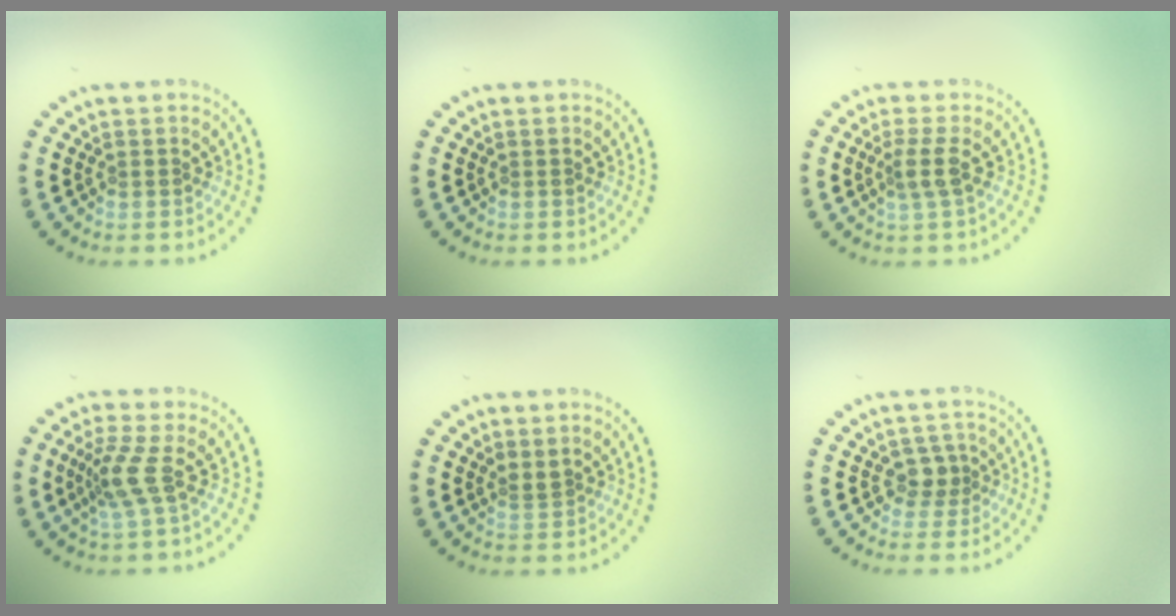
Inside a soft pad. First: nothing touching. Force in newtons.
{"total": 0.0}
{"total": 1.9, "press": 1.5, "slide": 1.1}
{"total": 2.7, "press": 1.9, "slide": 1.9}
{"total": 0.8, "press": 0.6, "slide": 0.6}
{"total": 1.8, "press": 1.6, "slide": 0.9}